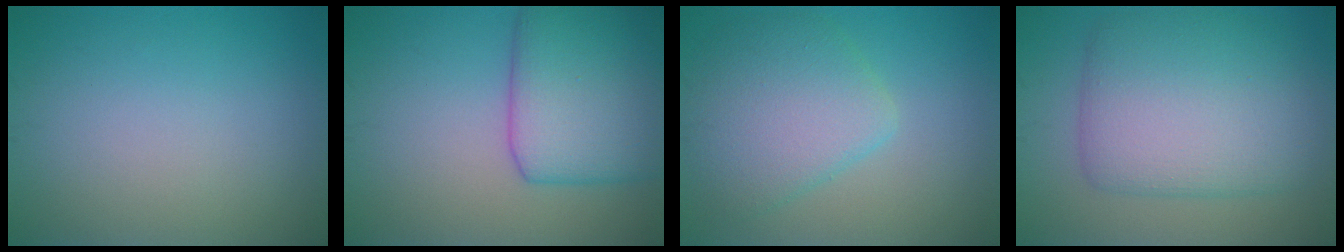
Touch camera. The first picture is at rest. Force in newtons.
{"total": 7.7, "press": 7.6, "slide": 0.2}
{"total": 5.7, "press": 5.7, "slide": 0.2}
{"total": 8.4, "press": 8.3, "slide": 0.3}